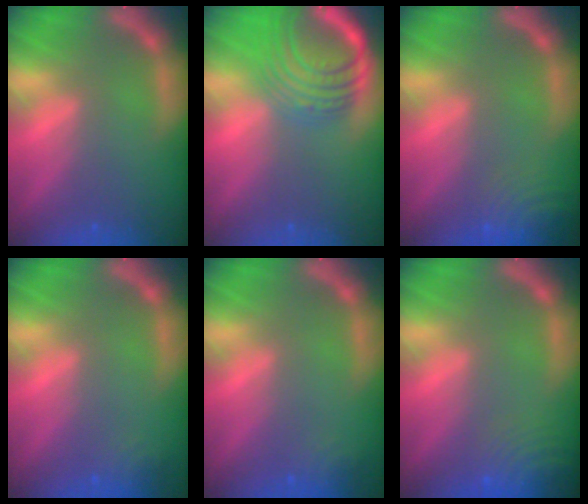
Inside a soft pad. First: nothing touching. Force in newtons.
{"total": 10.0}
{"total": 7.5}
{"total": 1.9}
{"total": 1.9}
{"total": 9.5}